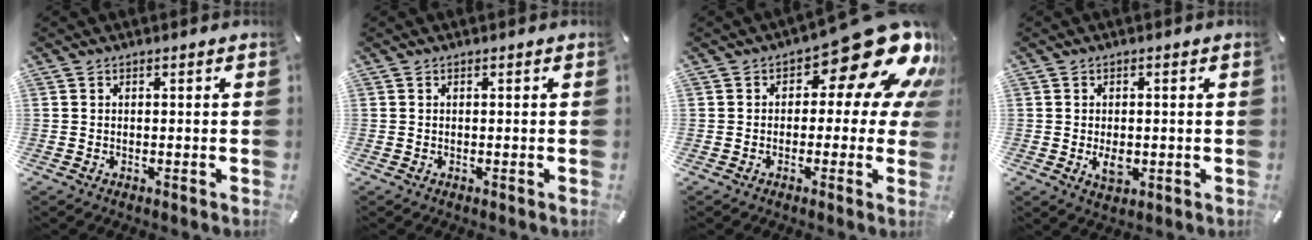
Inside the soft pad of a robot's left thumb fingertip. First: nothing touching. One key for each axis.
{"total": 0.0}
{"total": 19.6, "fx": 9.4, "fy": 8.6, "fz": 14.9, "tx": -0.178, "ty": -0.067, "tz": 0.154}
{"total": 4.0, "fx": -0.6, "fy": 2.6, "fz": 3.0, "tx": -0.058, "ty": -0.005, "tz": -0.012}